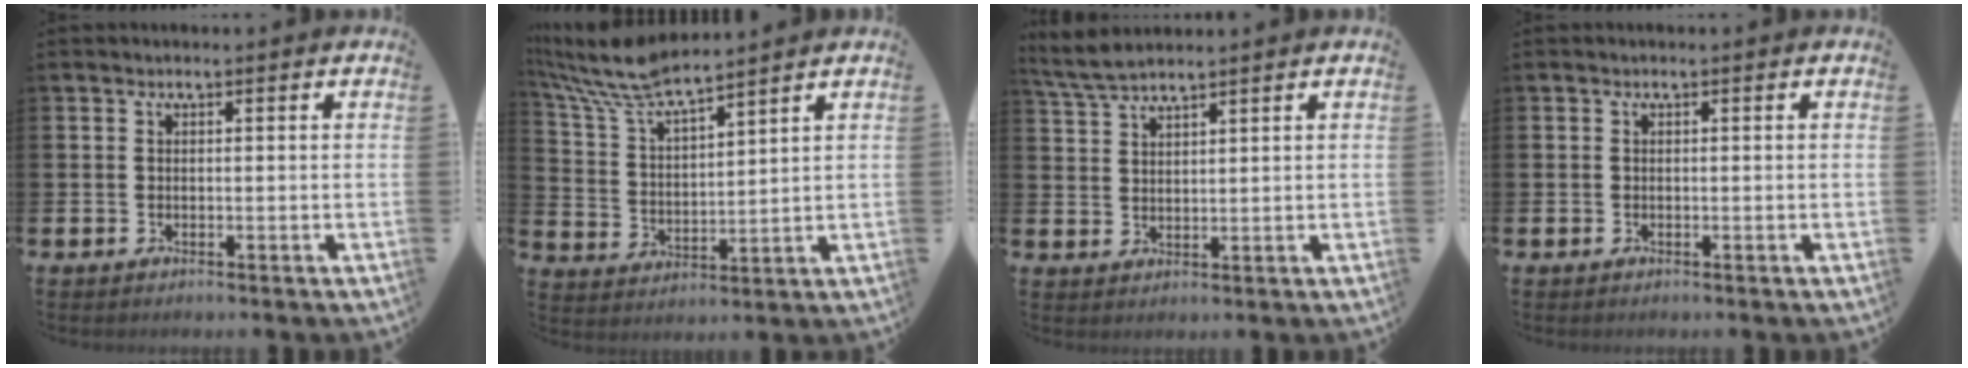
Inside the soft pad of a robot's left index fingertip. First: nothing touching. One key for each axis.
{"total": 7.8, "fx": 7.2, "fy": 0.9, "fz": 2.7, "tx": -0.085, "ty": -0.038, "tz": 0.128}
{"total": 3.9, "fx": 3.7, "fy": 0.4, "fz": 1.2, "tx": -0.037, "ty": -0.008, "tz": 0.069}
{"total": 0.0}